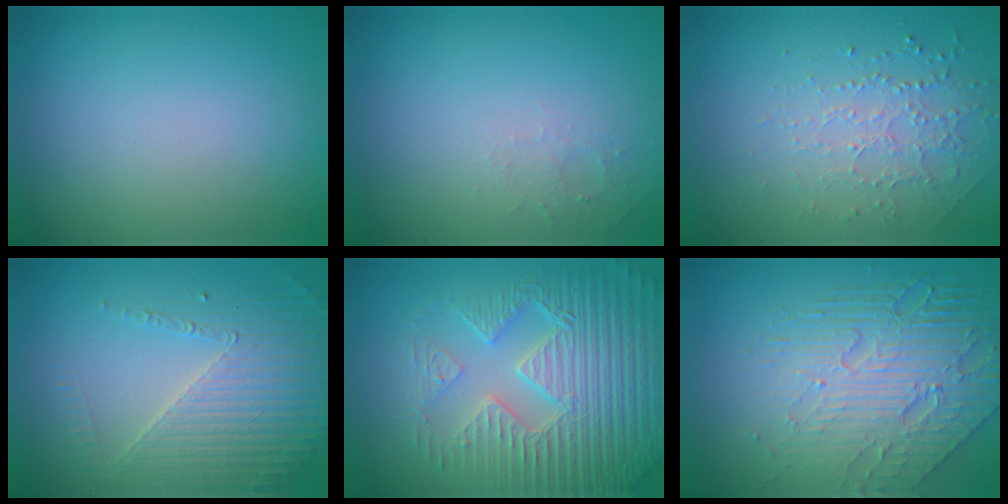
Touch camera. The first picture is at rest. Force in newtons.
{"total": 1.2, "press": 1.2, "slide": 0.3}
{"total": 1.7, "press": 1.5, "slide": 0.8}
{"total": 4.4, "press": 3.9, "slide": 2.1}
{"total": 7.2, "press": 5.8, "slide": 4.2}
{"total": 8.1, "press": 5.6, "slide": 5.9}